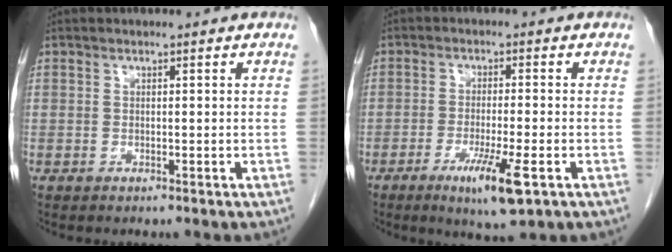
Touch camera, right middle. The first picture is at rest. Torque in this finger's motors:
{"motor_torque": [0.19, -0.17, 0.11, 0.04]}